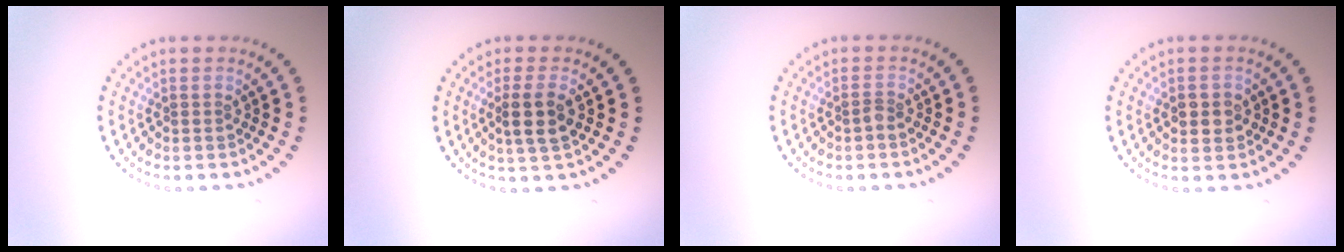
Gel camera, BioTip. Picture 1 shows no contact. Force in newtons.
{"total": 2.6, "press": 2.3, "slide": 1.2}
{"total": 0.8, "press": 0.6, "slide": 0.6}
{"total": 2.1, "press": 2.1, "slide": 0.2}